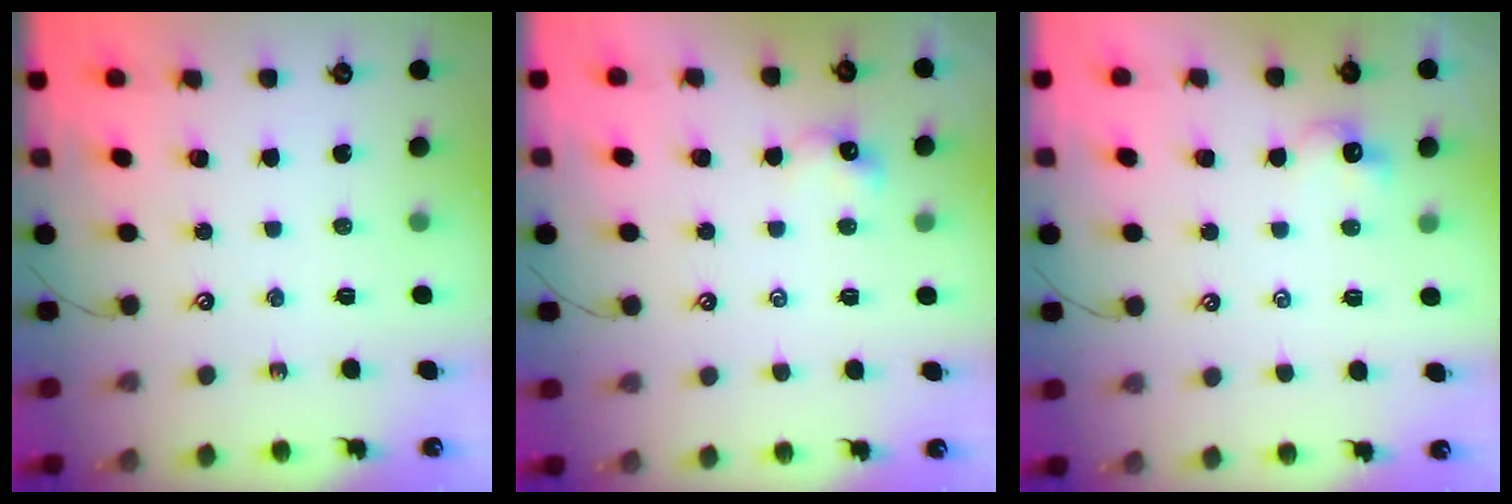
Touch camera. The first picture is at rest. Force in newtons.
{"total": 0.9, "press": 0.9, "slide": 0.2}
{"total": 0.6, "press": 0.3, "slide": 0.5}